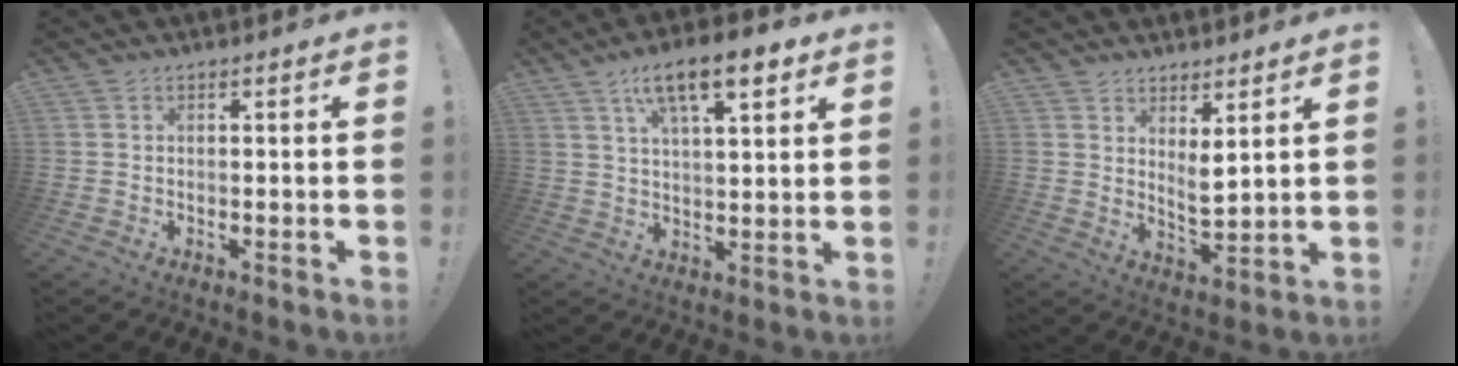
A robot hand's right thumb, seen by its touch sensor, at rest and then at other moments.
{"total": 12.6, "force": [7.0, 4.2, 9.6], "torque": [-0.156, -0.022, 0.117]}
{"total": 5.3, "force": [4.0, 1.4, 3.2], "torque": [-0.048, -0.036, 0.071]}